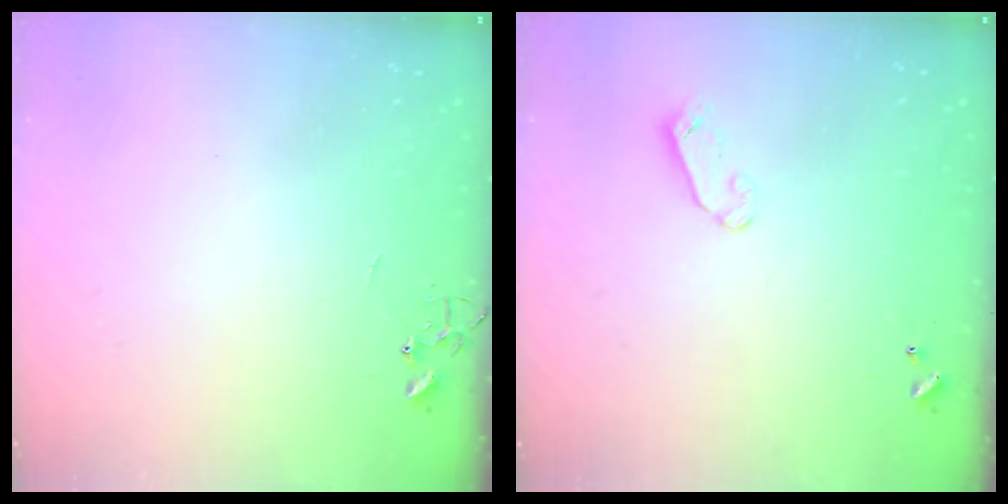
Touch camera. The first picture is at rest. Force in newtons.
{"total": 4.1, "press": 4.0, "slide": 0.4}